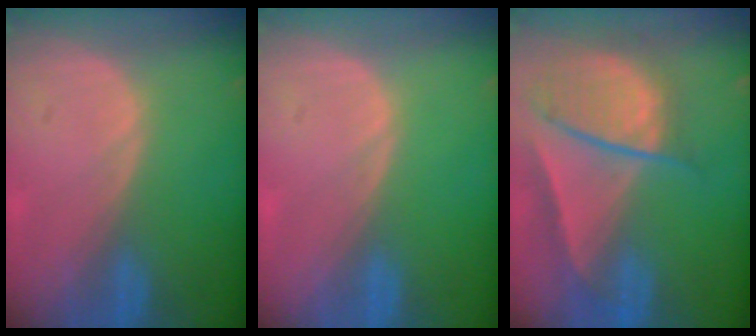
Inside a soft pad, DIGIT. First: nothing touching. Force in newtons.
{"total": 0.0}
{"total": 9.3, "press": 8.0, "slide": 4.8}